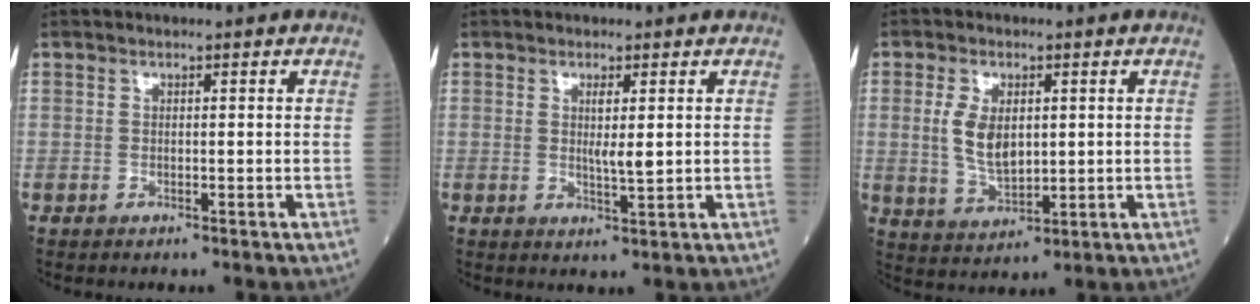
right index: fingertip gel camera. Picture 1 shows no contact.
{"total": 2.7, "force": [0.5, 0.2, 2.6], "torque": [-0.047, -0.006, 0.010]}
{"total": 6.8, "force": [1.1, 3.5, 5.7], "torque": [-0.119, -0.001, 0.029]}